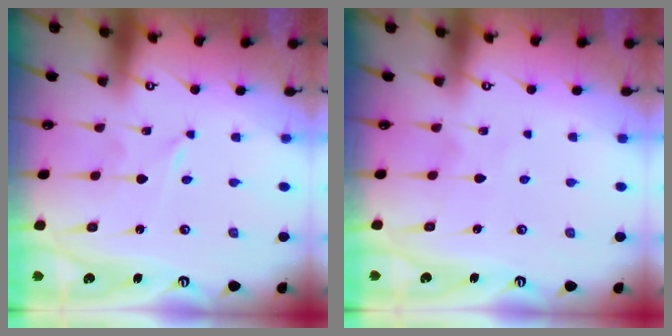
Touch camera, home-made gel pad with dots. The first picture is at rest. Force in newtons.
{"total": 4.2, "press": 4.2, "slide": 0.5}